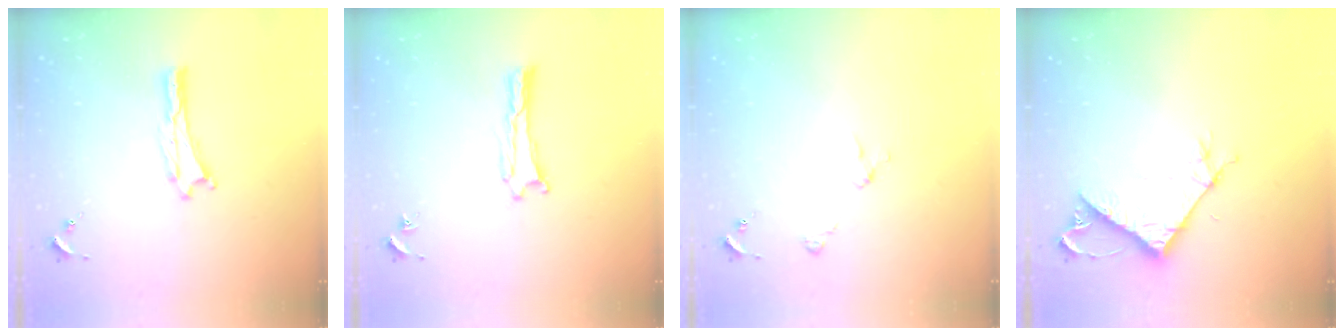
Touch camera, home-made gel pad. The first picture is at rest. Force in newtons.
{"total": 0.0}
{"total": 2.9, "press": 2.9, "slide": 0.3}
{"total": 8.1, "press": 8.1, "slide": 0.5}